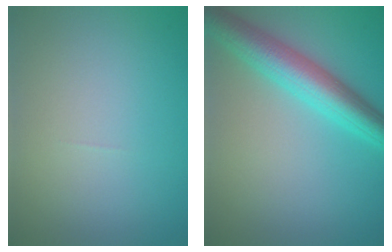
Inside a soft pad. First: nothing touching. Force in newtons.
{"total": 5.8, "press": 5.8, "slide": 0.1}